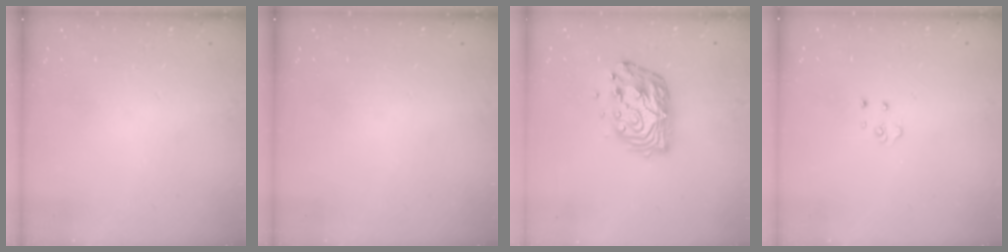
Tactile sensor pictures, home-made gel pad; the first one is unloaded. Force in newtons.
{"total": 0.0}
{"total": 11.7, "press": 11.7, "slide": 0.8}
{"total": 3.2, "press": 3.2, "slide": 0.4}